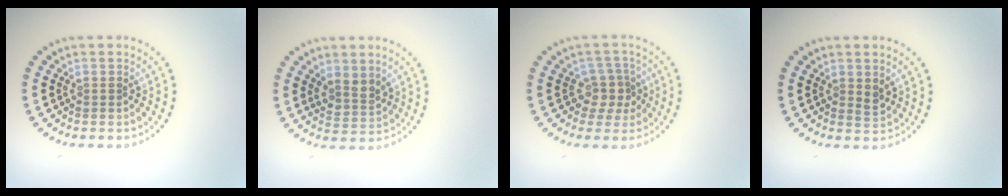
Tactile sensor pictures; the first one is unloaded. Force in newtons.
{"total": 2.1, "press": 1.8, "slide": 1.2}
{"total": 2.3, "press": 2.0, "slide": 1.2}
{"total": 1.1, "press": 1.0, "slide": 0.5}